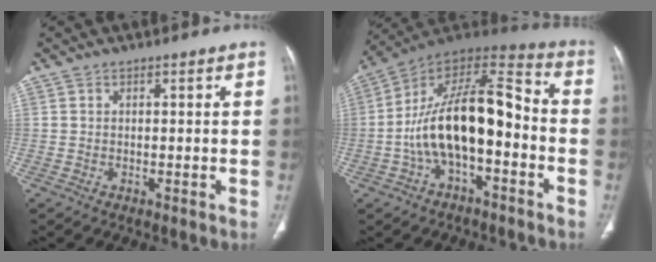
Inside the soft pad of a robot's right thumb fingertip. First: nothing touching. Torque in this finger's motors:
{"motor_torque": [1.35, 1.05, 2.19, -0.57, 0.28]}